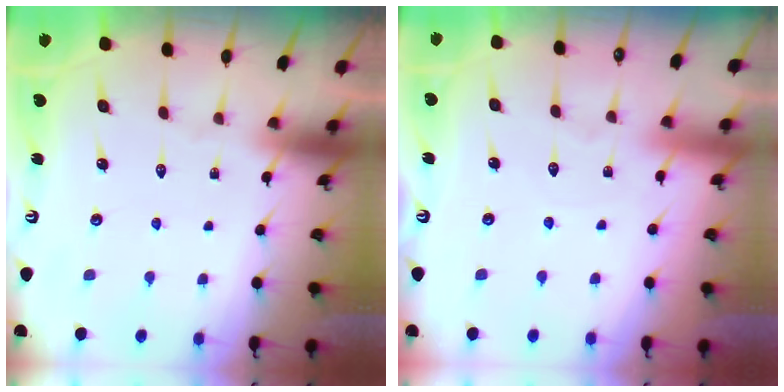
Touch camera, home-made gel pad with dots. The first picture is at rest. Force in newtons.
{"total": 2.7, "press": 2.7, "slide": 0.3}